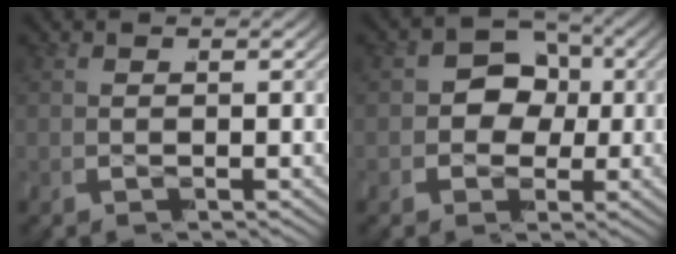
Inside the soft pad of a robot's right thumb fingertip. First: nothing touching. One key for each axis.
{"total": 7.2, "fx": 0.1, "fy": 5.9, "fz": 4.1, "tx": -0.081, "ty": -0.017, "tz": 0.002}